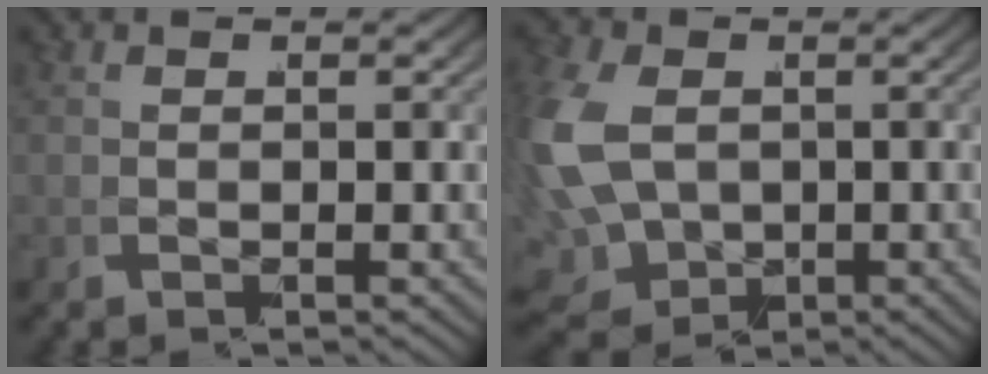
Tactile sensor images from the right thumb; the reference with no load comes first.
{"total": 10.9, "force": [-1.4, 8.8, 6.3], "torque": [-0.174, -0.061, 0.009]}